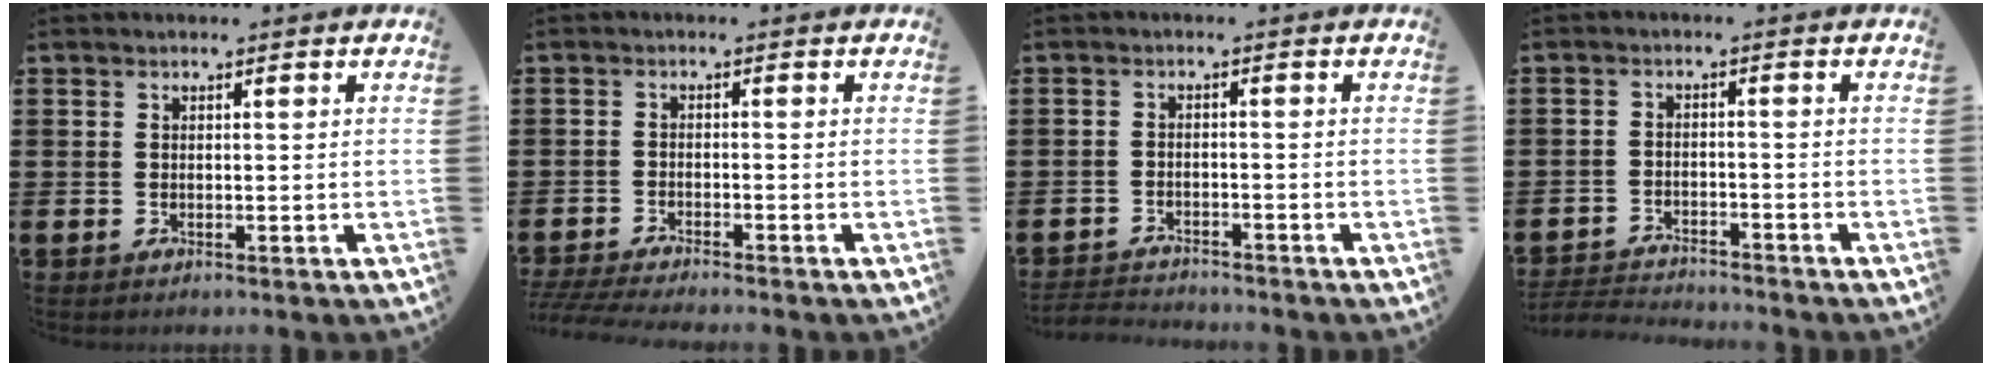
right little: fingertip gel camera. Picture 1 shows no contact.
{"total": 2.4, "force": [-2.3, -0.1, 0.9], "torque": [-0.020, -0.004, -0.046]}
{"total": 2.1, "force": [-2.1, 0.0, -0.2], "torque": [-0.003, 0.002, -0.047]}
{"total": 2.7, "force": [-2.7, 0.0, -0.1], "torque": [-0.004, 0.001, -0.060]}